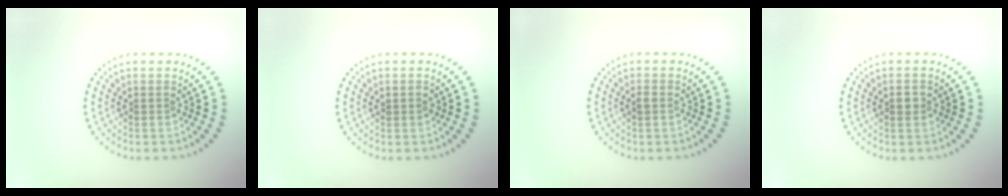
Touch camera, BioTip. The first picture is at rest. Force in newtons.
{"total": 0.8, "press": 0.8, "slide": 0.1}
{"total": 0.9, "press": 0.9, "slide": 0.0}
{"total": 1.5, "press": 1.5, "slide": 0.1}